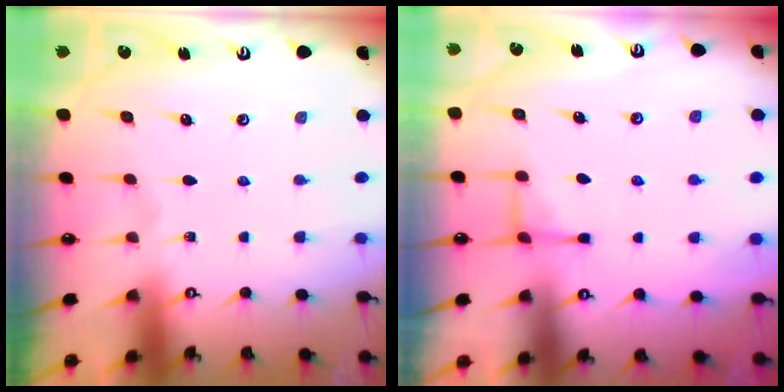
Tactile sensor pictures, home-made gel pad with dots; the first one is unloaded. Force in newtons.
{"total": 3.9, "press": 3.8, "slide": 0.7}